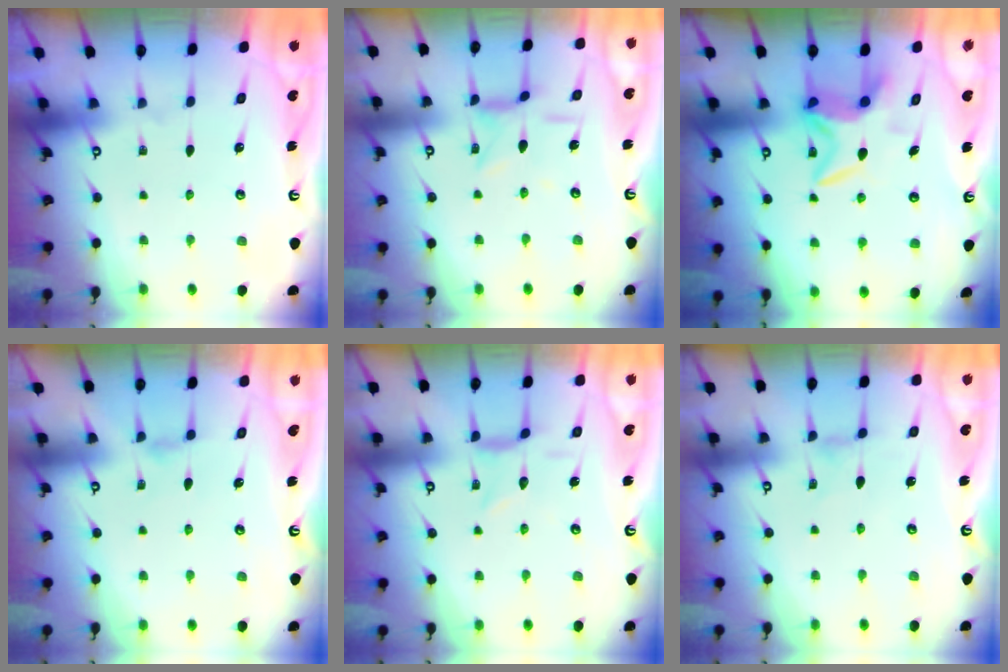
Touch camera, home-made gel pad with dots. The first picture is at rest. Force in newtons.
{"total": 4.3, "press": 4.3, "slide": 0.4}
{"total": 6.4, "press": 6.4, "slide": 0.3}
{"total": 1.7, "press": 1.6, "slide": 0.4}
{"total": 1.2, "press": 1.2, "slide": 0.1}
{"total": 0.0}